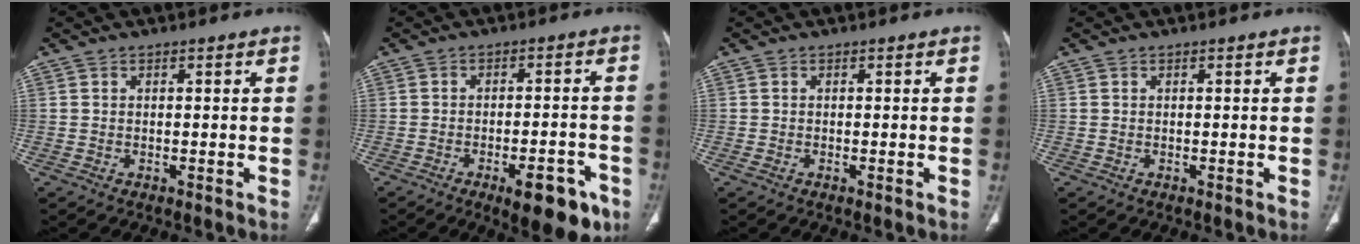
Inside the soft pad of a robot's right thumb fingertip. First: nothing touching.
{"total": 10.6, "force": [-5.7, 3.8, 8.1], "torque": [-0.087, 0.021, -0.071]}
{"total": 0.6, "force": [-0.3, 0.2, 0.5], "torque": [-0.013, -0.002, -0.006]}
{"total": 0.0}